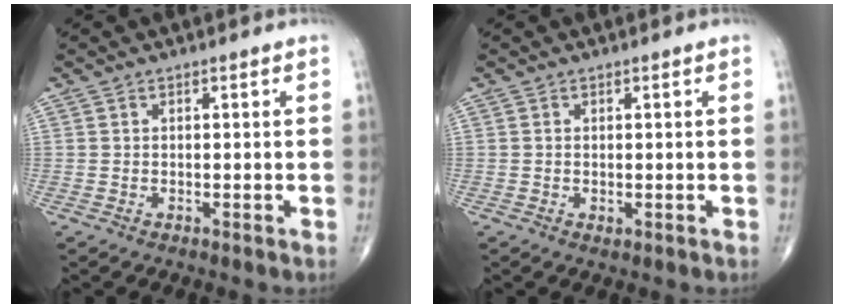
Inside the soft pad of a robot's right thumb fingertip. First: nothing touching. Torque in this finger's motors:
{"motor_torque": [-0.36, -0.07, -0.14, 0.02, -0.01]}